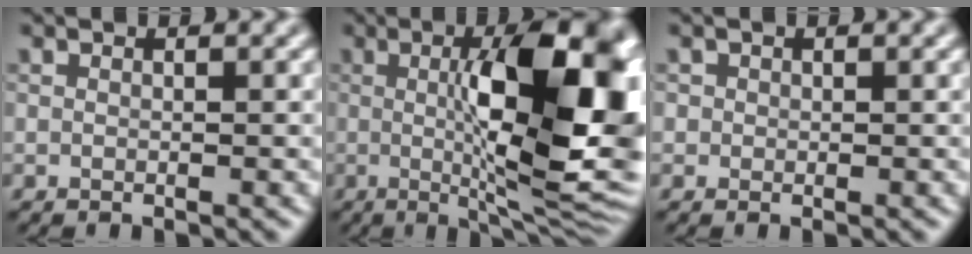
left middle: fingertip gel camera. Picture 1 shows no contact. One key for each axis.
{"total": 14.0, "fx": 1.0, "fy": 3.9, "fz": 13.4, "tx": -0.173, "ty": 0.005, "tz": 0.014}
{"total": 0.7, "fx": 0.0, "fy": 0.7, "fz": 0.0, "tx": 0.005, "ty": -0.001, "tz": -0.002}